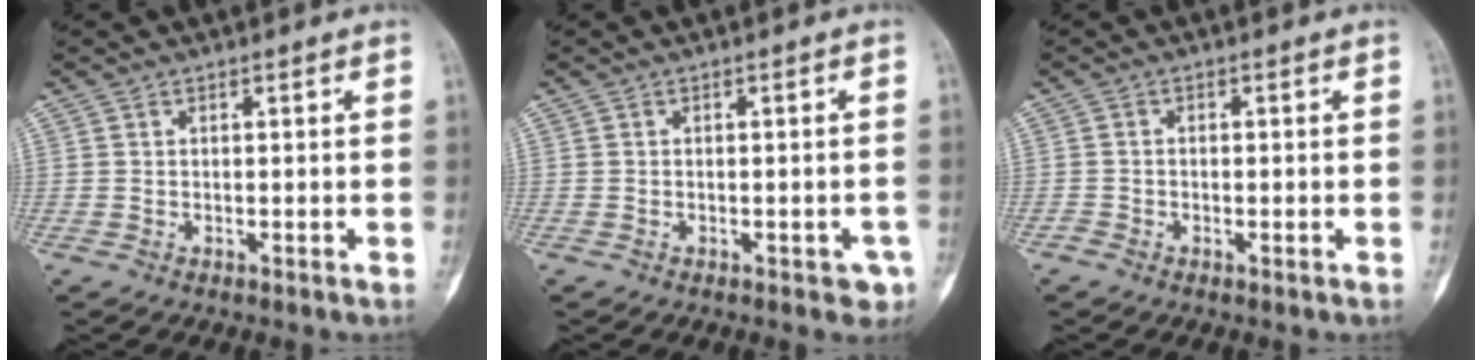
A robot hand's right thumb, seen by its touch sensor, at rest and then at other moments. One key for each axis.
{"total": 2.9, "fx": -1.4, "fy": 1.5, "fz": 2.0, "tx": -0.007, "ty": 0.008, "tz": -0.014}
{"total": 0.9, "fx": -0.6, "fy": 0.6, "fz": 0.3, "tx": 0.000, "ty": 0.002, "tz": -0.017}